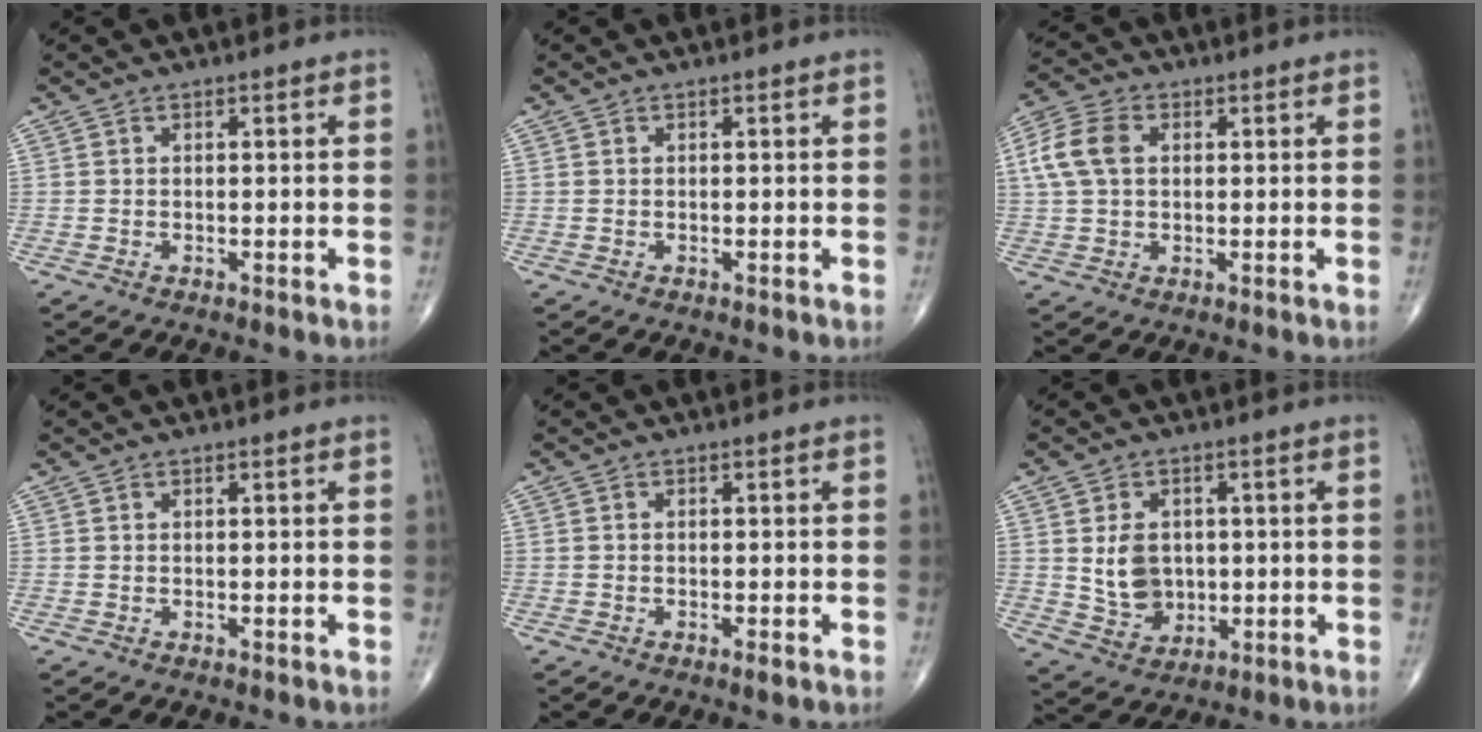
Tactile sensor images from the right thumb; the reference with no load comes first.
{"total": 0.0}
{"total": 8.0, "force": [1.6, 5.4, 5.7], "torque": [-0.127, 0.016, 0.028]}
{"total": 0.0}
{"total": 1.1, "force": [-0.7, 0.2, 0.9], "torque": [-0.017, -0.003, -0.013]}
{"total": 7.9, "force": [0.7, 6.3, 4.8], "torque": [-0.058, -0.010, 0.024]}